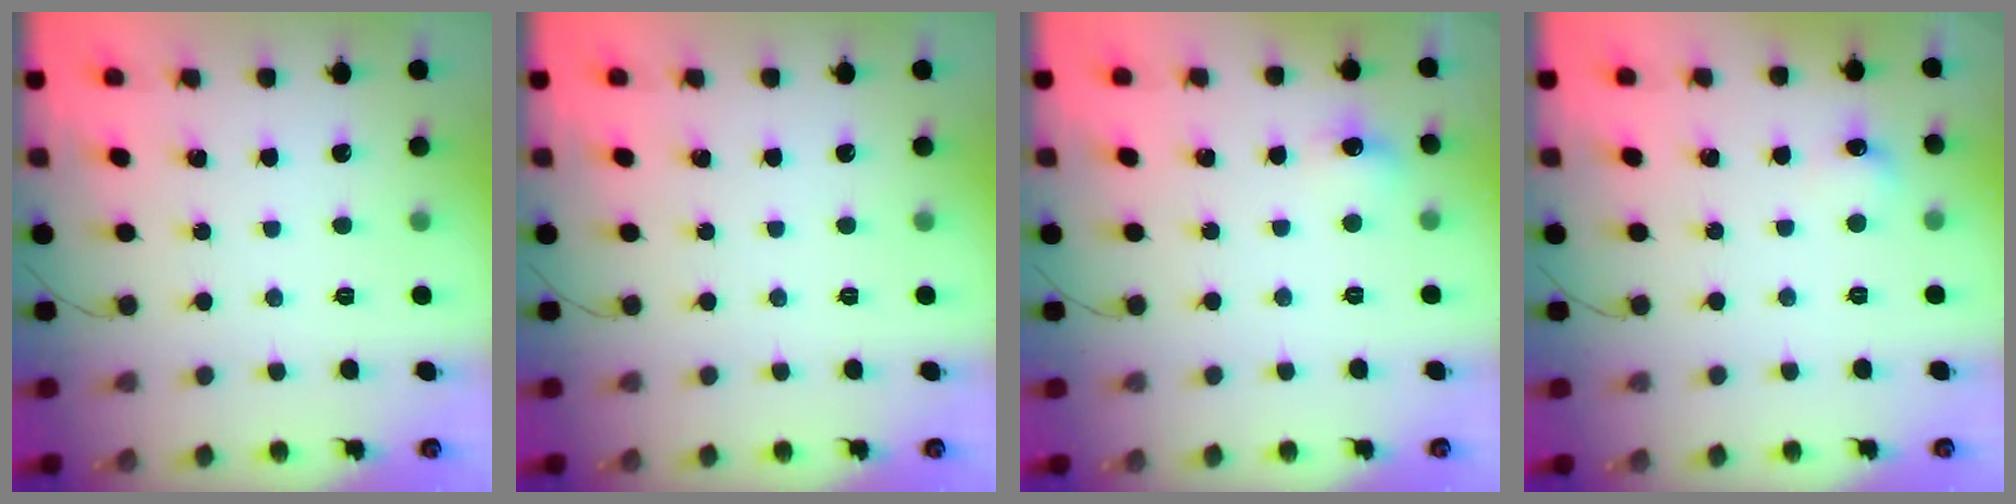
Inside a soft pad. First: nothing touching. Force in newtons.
{"total": 0.0}
{"total": 6.3, "press": 6.1, "slide": 1.9}
{"total": 5.2, "press": 5.0, "slide": 1.4}